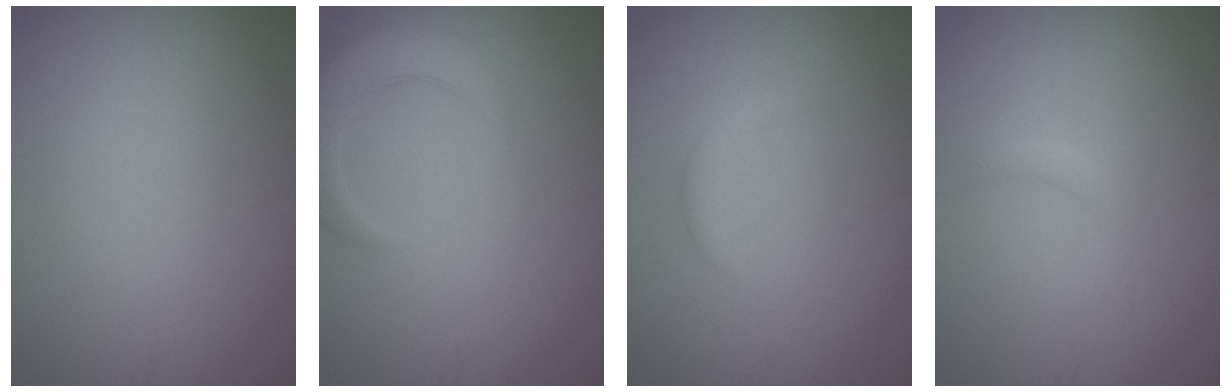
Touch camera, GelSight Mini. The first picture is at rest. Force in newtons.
{"total": 4.5, "press": 4.5, "slide": 0.5}
{"total": 1.1, "press": 1.1, "slide": 0.1}
{"total": 0.8, "press": 0.7, "slide": 0.2}